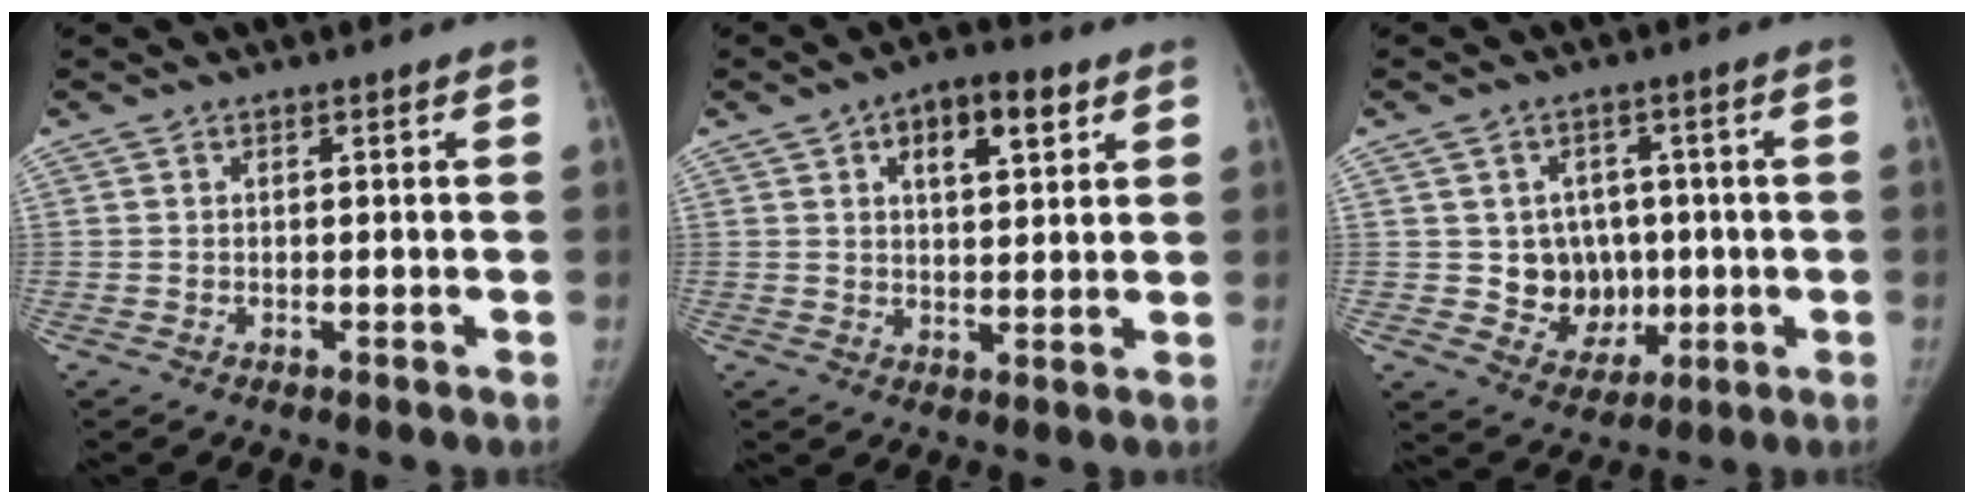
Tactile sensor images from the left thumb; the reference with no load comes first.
{"total": 9.6, "force": [4.2, 4.4, 7.4], "torque": [-0.088, -0.002, 0.062]}
{"total": 9.0, "force": [-0.1, 7.9, 4.2], "torque": [-0.014, 0.004, 0.014]}